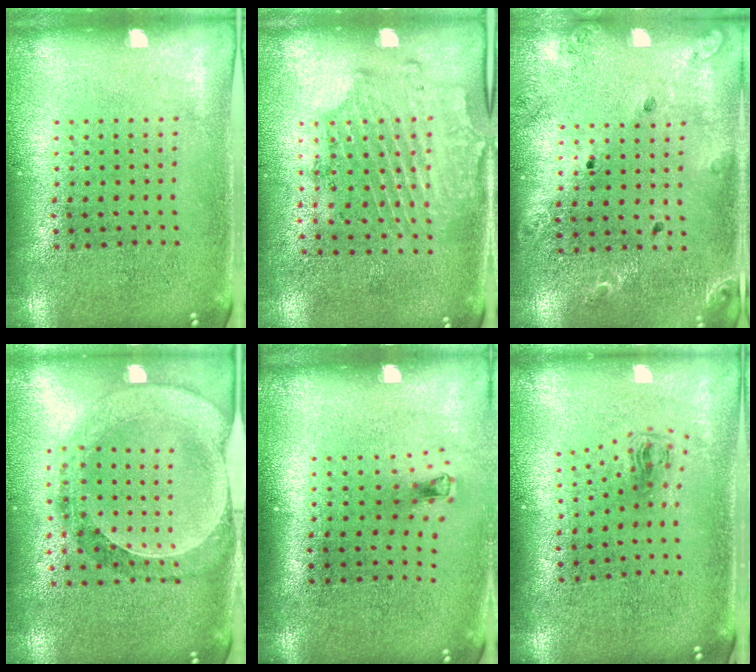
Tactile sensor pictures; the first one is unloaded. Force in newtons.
{"total": 1.7, "press": 1.3, "slide": 1.1}
{"total": 1.4, "press": 1.4, "slide": 0.1}
{"total": 1.0, "press": 0.9, "slide": 0.2}
{"total": 0.7, "press": 0.3, "slide": 0.7}
{"total": 0.8, "press": 0.4, "slide": 0.7}